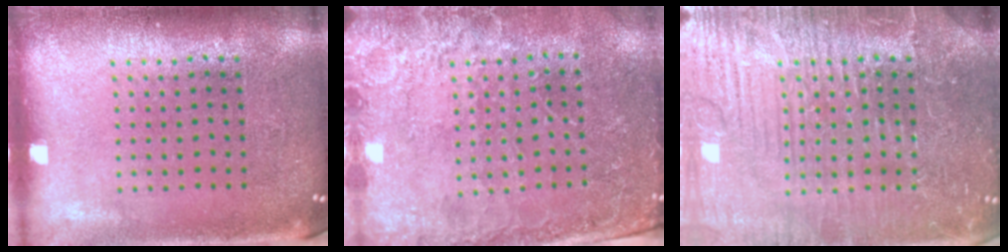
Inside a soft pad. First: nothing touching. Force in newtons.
{"total": 2.8, "press": 2.7, "slide": 0.4}
{"total": 4.9, "press": 4.9, "slide": 0.5}